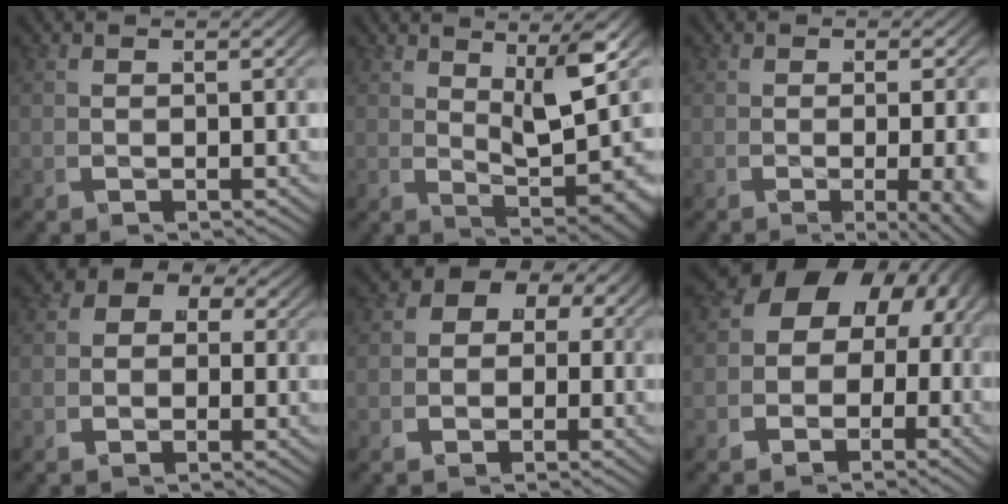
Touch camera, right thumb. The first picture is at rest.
{"total": 6.8, "force": [1.8, 2.2, 6.2], "torque": [-0.095, -0.009, 0.030]}
{"total": 5.1, "force": [-1.3, 1.4, 4.8], "torque": [-0.063, -0.007, -0.019]}
{"total": 3.3, "force": [-0.1, 3.0, 1.2], "torque": [-0.032, 0.005, -0.019]}
{"total": 3.6, "force": [0.0, 3.2, 1.7], "torque": [-0.046, 0.002, -0.011]}
{"total": 10.8, "force": [0.5, 8.7, 6.3], "torque": [-0.114, 0.005, -0.009]}